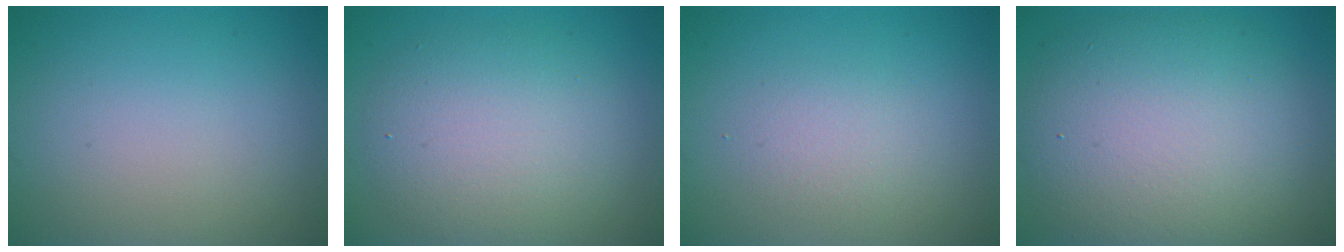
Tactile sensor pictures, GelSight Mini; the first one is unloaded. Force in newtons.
{"total": 6.0, "press": 6.0, "slide": 0.5}
{"total": 1.7, "press": 1.7, "slide": 0.2}
{"total": 10.1, "press": 10.1, "slide": 0.6}